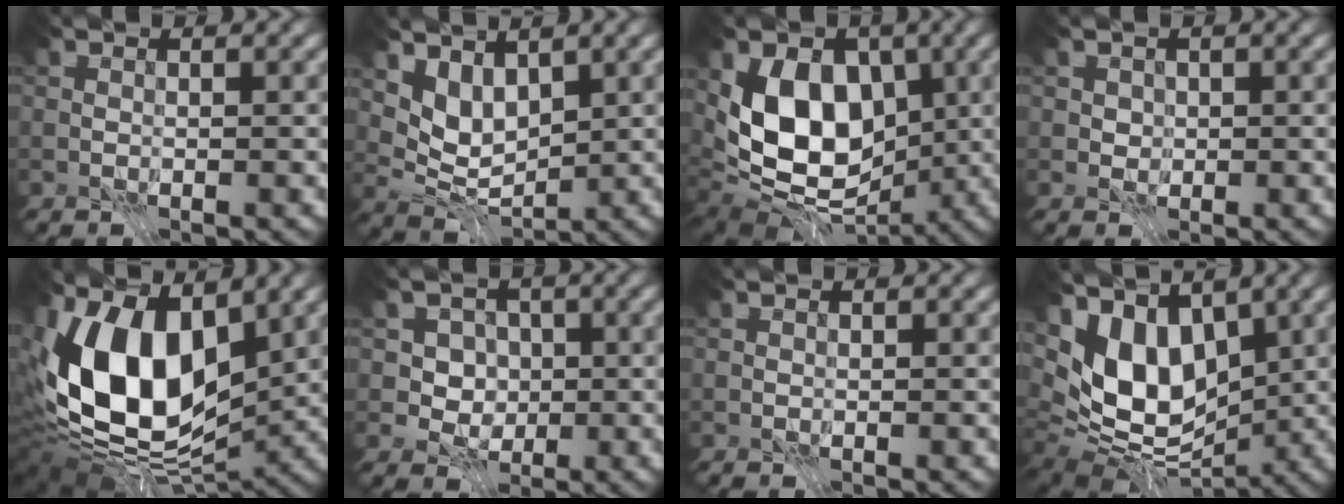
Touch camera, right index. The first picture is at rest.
{"total": 4.1, "force": [2.3, 2.4, 2.4], "torque": [-0.048, -0.010, 0.039]}
{"total": 11.5, "force": [0.6, 8.0, 8.3], "torque": [-0.115, -0.013, 0.008]}
{"total": 1.3, "force": [0.5, 1.1, 0.5], "torque": [-0.011, -0.003, 0.015]}
{"total": 13.9, "force": [1.0, 8.3, 11.1], "torque": [-0.216, -0.006, 0.004]}
{"total": 3.8, "force": [0.6, 3.3, 1.9], "torque": [-0.023, -0.004, 0.009]}
{"total": 0.0}
{"total": 10.5, "force": [2.0, 6.2, 8.3], "torque": [-0.140, -0.007, 0.032]}